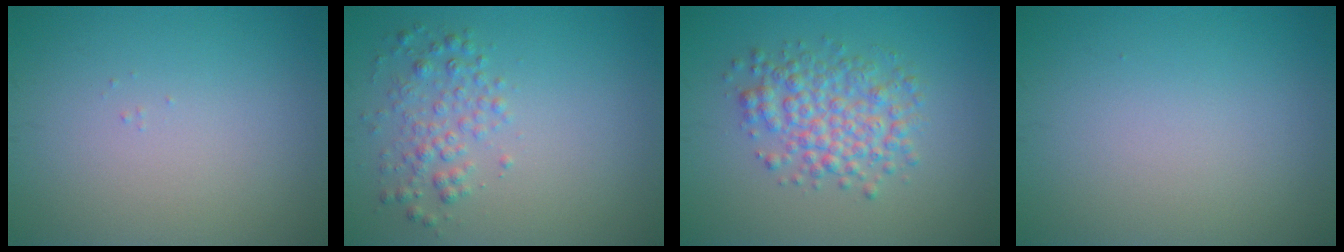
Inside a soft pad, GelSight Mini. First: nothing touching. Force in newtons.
{"total": 2.4, "press": 2.4, "slide": 0.1}
{"total": 4.4, "press": 4.4, "slide": 0.0}
{"total": 0.0}